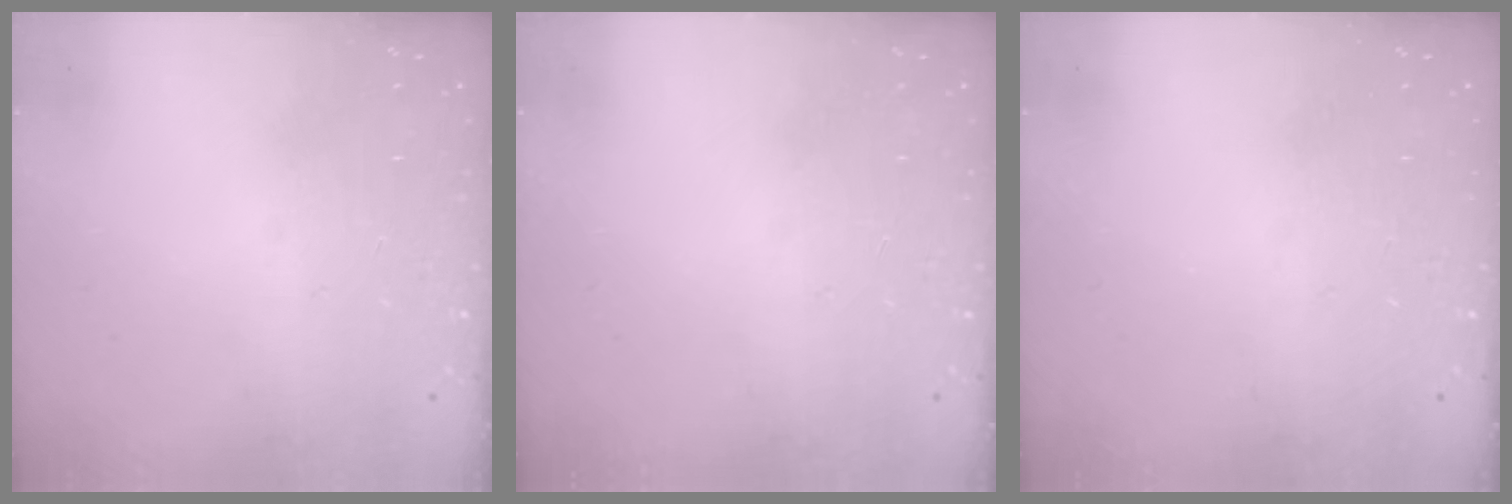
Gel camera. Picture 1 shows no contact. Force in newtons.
{"total": 0.0}
{"total": 0.0}